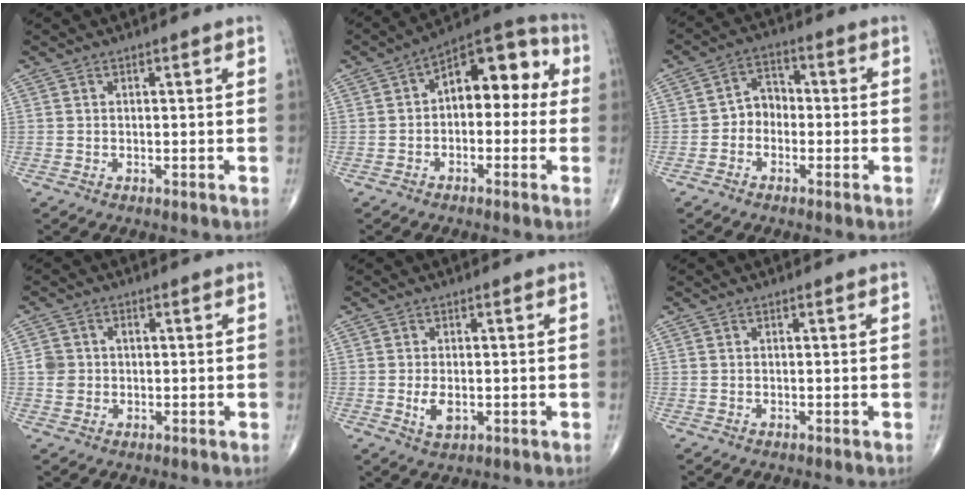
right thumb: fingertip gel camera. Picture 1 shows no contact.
{"total": 12.4, "force": [0.7, 7.3, 10.0], "torque": [-0.100, 0.045, -0.007]}
{"total": 5.0, "force": [-1.3, 4.1, 2.6], "torque": [-0.016, 0.026, -0.038]}
{"total": 3.5, "force": [0.0, 3.3, 1.3], "torque": [-0.013, 0.007, 0.001]}
{"total": 3.6, "force": [-0.6, 2.0, 2.9], "torque": [-0.053, -0.006, -0.007]}
{"total": 0.0}